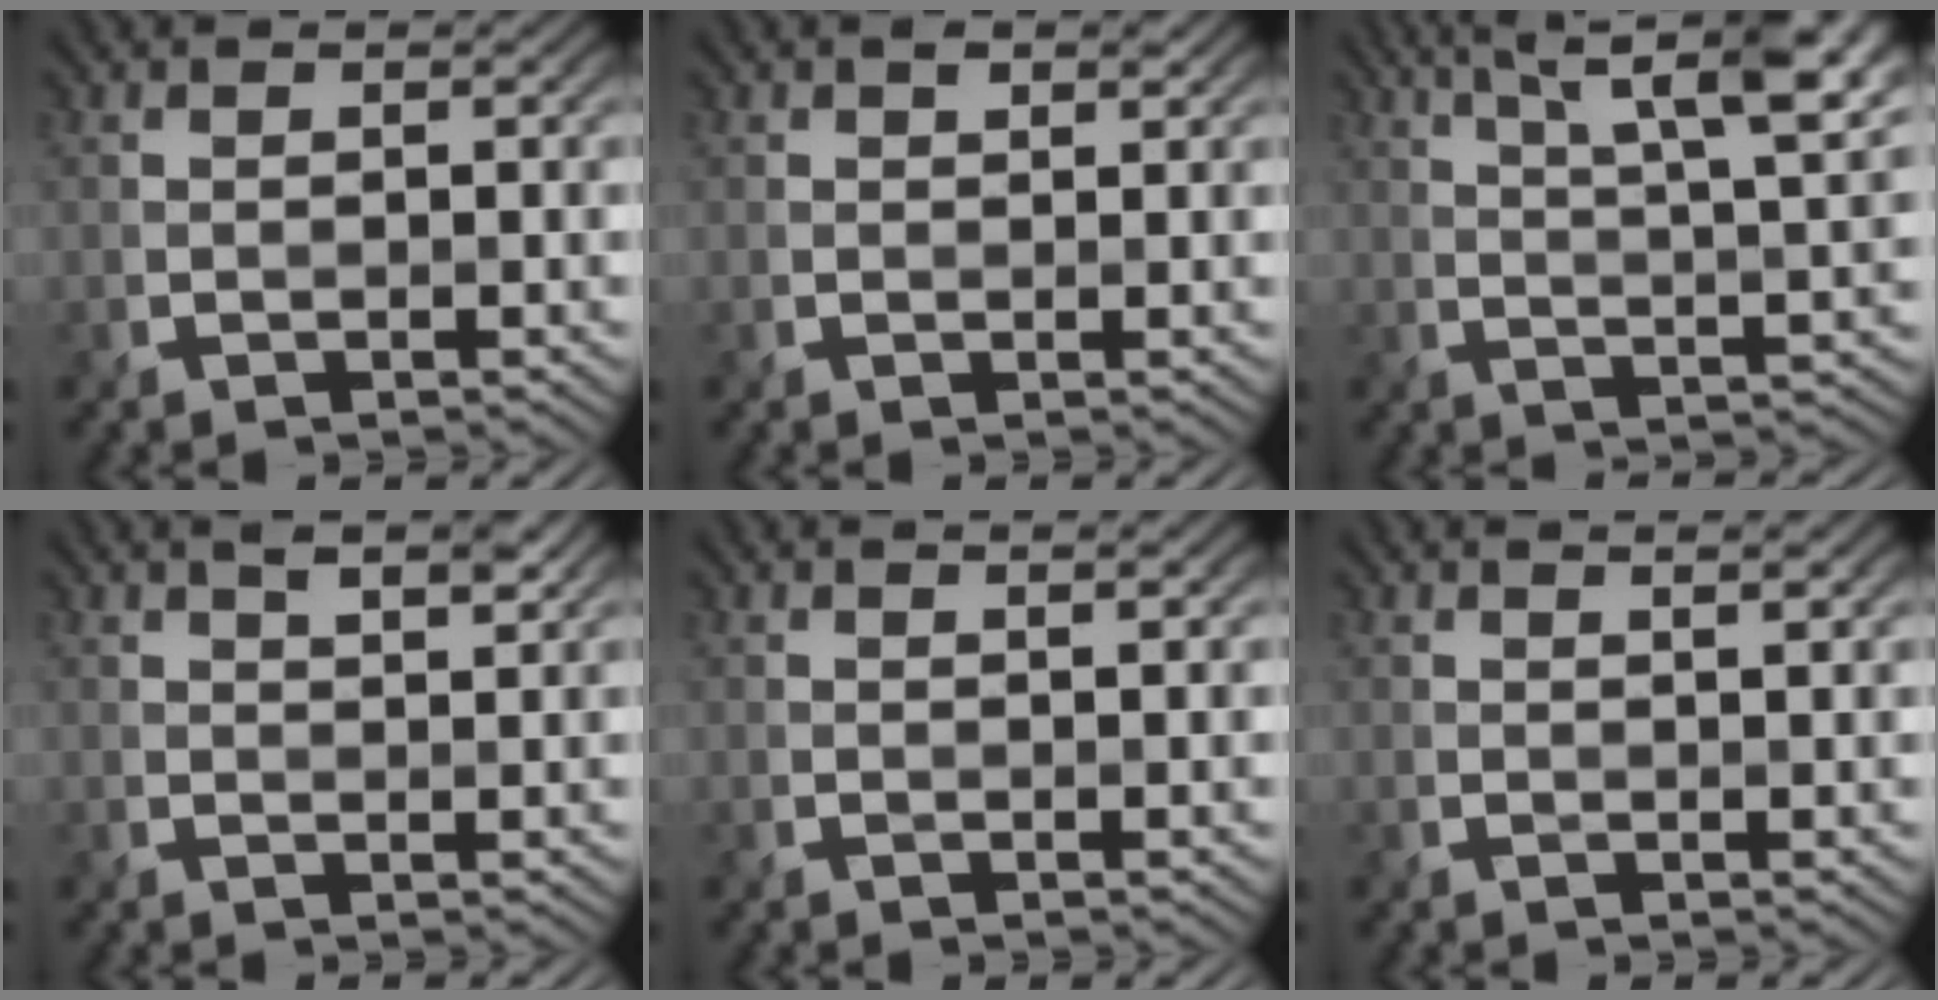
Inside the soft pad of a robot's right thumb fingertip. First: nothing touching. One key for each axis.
{"total": 1.2, "fx": 0.7, "fy": 0.7, "fz": 0.7, "tx": -0.008, "ty": -0.002, "tz": 0.012}
{"total": 11.9, "fx": 6.4, "fy": 2.8, "fz": 9.7, "tx": -0.136, "ty": 0.017, "tz": 0.084}
{"total": 2.8, "fx": 1.8, "fy": 0.9, "fz": 2.0, "tx": -0.033, "ty": 0.000, "tz": 0.033}
{"total": 1.3, "fx": 0.9, "fy": 0.2, "fz": 0.8, "tx": -0.015, "ty": -0.002, "tz": 0.009}
{"total": 2.2, "fx": 1.5, "fy": 0.5, "fz": 1.6, "tx": -0.020, "ty": -0.002, "tz": 0.015}